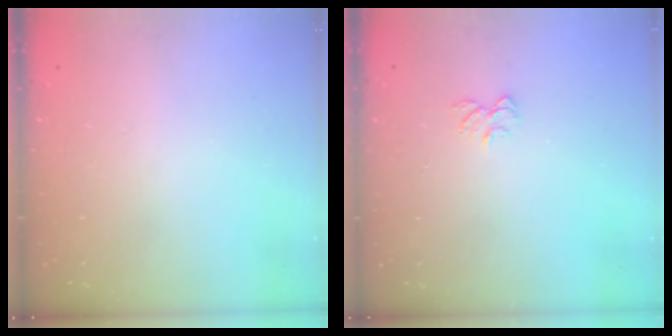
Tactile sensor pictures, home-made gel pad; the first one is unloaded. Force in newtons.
{"total": 5.4, "press": 5.4, "slide": 0.5}